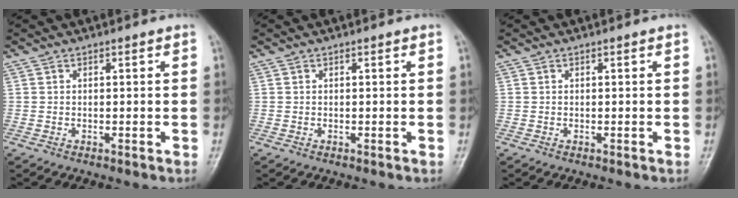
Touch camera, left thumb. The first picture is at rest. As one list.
[{"total": 0.0}, {"total": 0.0}]